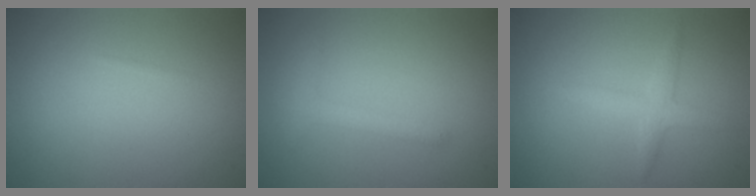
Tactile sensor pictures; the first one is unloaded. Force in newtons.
{"total": 1.3, "press": 1.3, "slide": 0.0}
{"total": 2.0, "press": 2.0, "slide": 0.1}